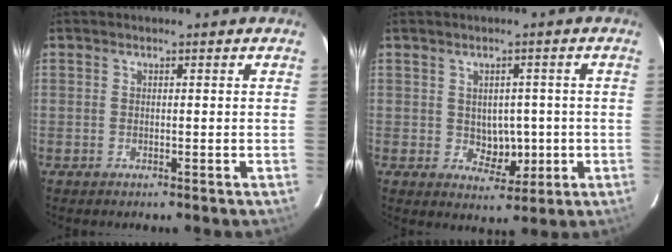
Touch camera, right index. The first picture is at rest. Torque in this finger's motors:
{"motor_torque": [0.02, 0.08, 0.03, 0.01]}